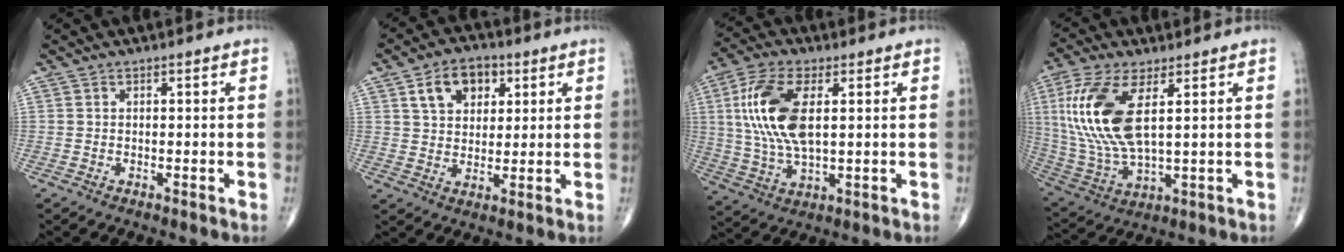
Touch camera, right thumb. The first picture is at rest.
{"total": 9.2, "force": [3.8, 6.3, 5.5], "torque": [-0.059, -0.006, 0.061]}
{"total": 14.6, "force": [2.9, 6.7, 12.7], "torque": [-0.268, -0.002, 0.058]}
{"total": 17.2, "force": [4.2, 7.1, 15.1], "torque": [-0.339, -0.015, 0.089]}